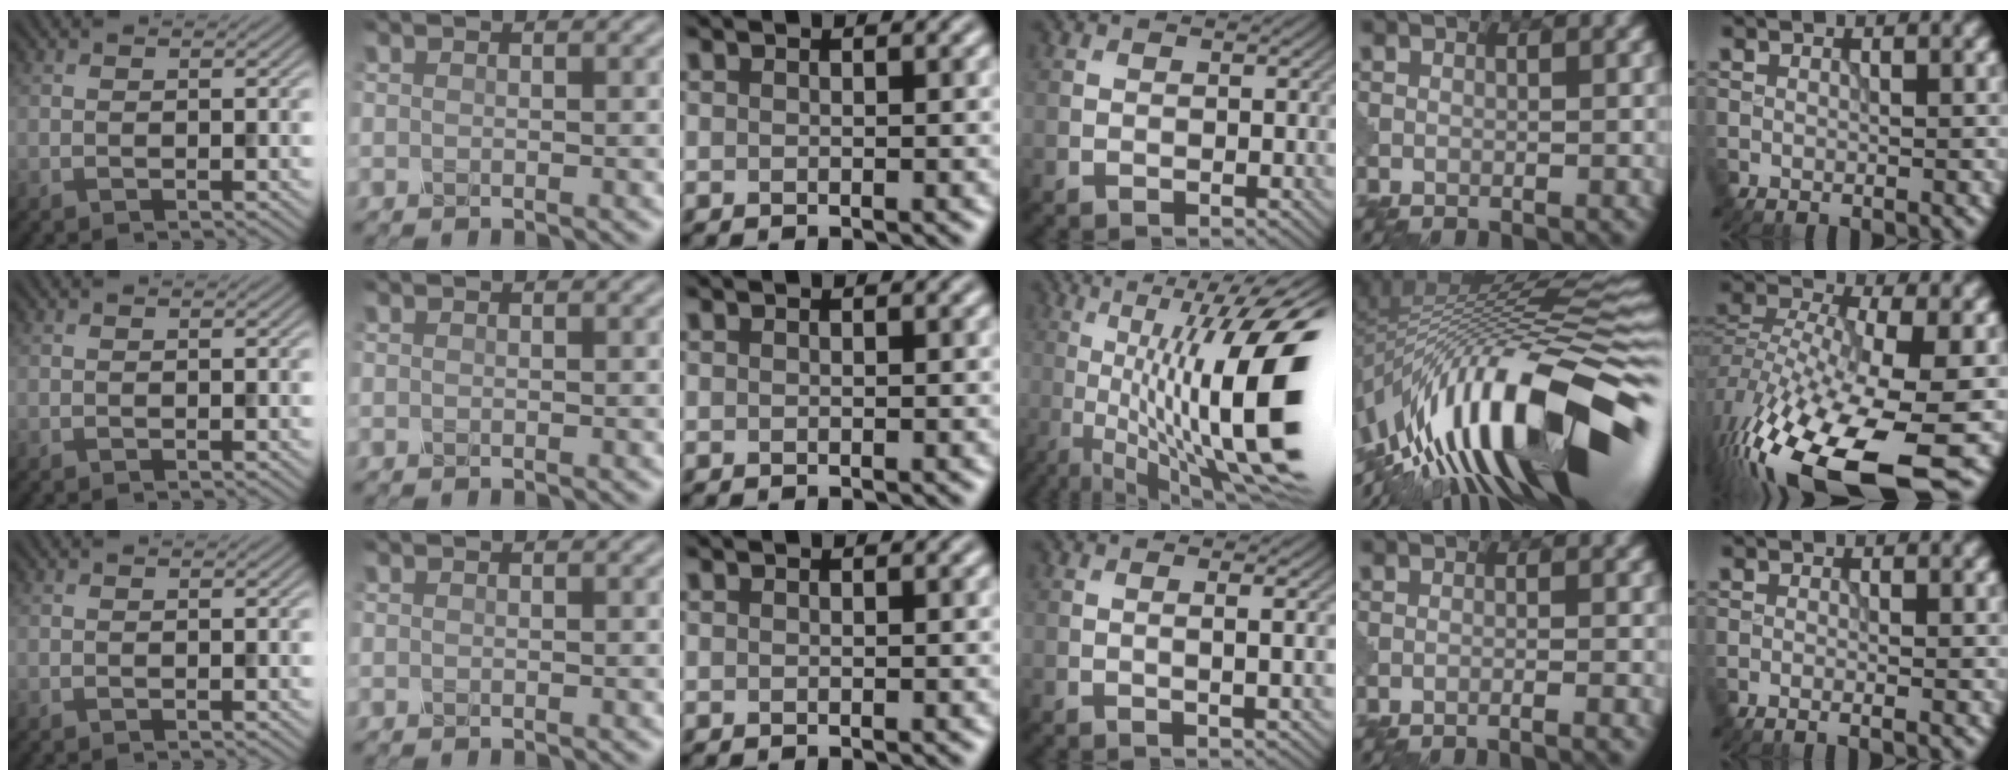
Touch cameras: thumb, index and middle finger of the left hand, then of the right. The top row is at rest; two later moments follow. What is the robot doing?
{"motion": "shake", "object": "plastic piggy bank"}